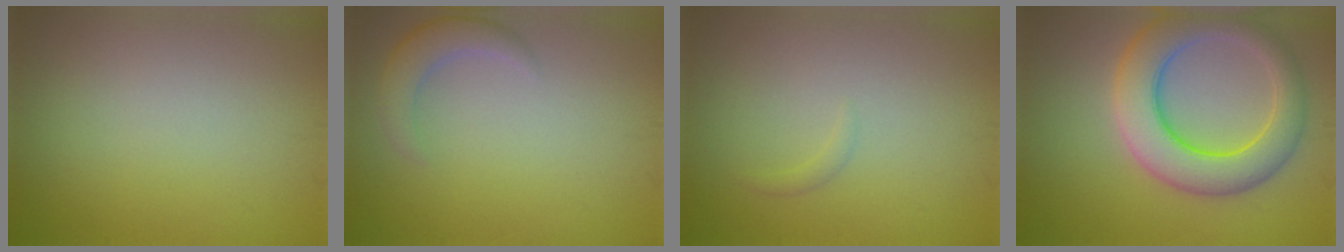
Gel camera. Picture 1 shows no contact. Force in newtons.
{"total": 2.8, "press": 2.8, "slide": 0.2}
{"total": 0.6, "press": 0.6, "slide": 0.1}
{"total": 8.0, "press": 8.0, "slide": 0.4}